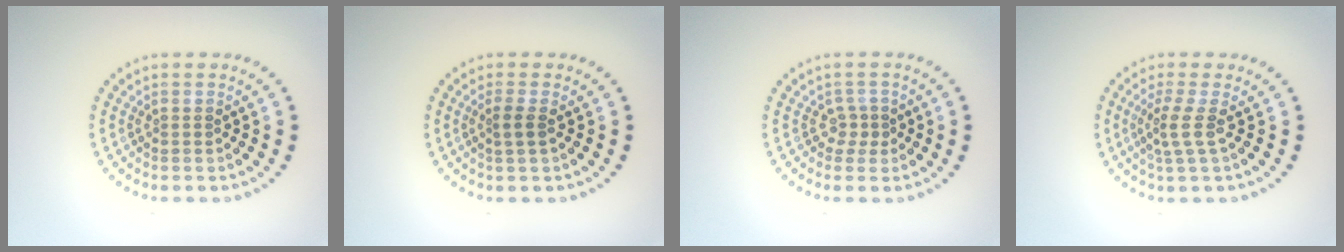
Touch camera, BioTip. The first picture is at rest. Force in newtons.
{"total": 1.2, "press": 1.1, "slide": 0.6}
{"total": 1.5, "press": 1.0, "slide": 1.2}
{"total": 2.0, "press": 1.5, "slide": 1.4}